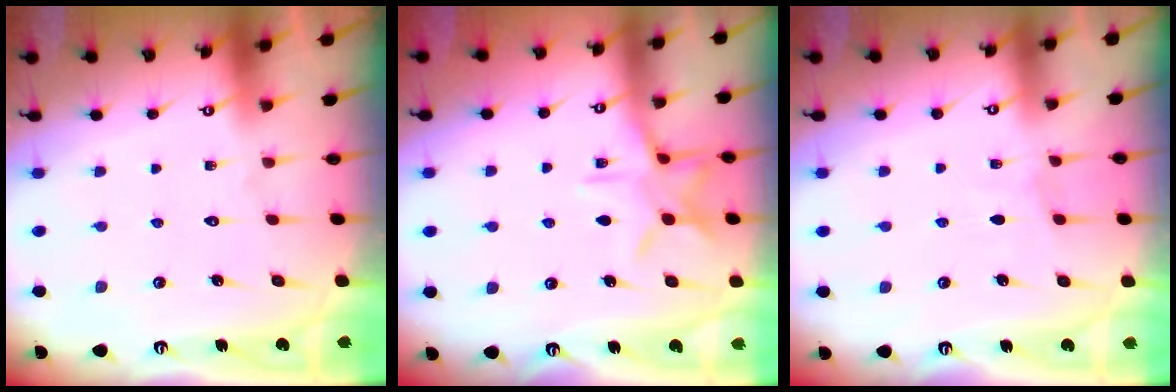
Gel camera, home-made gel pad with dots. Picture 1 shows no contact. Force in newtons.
{"total": 9.4, "press": 9.4, "slide": 0.5}
{"total": 2.3, "press": 2.3, "slide": 0.3}